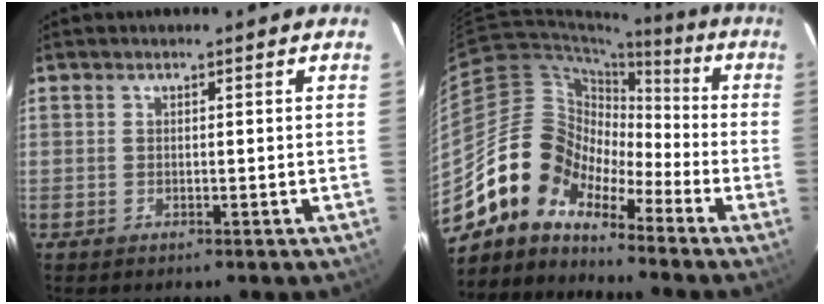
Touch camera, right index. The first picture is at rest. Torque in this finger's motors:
{"motor_torque": [1.00, -1.00, 0.29, -0.04]}